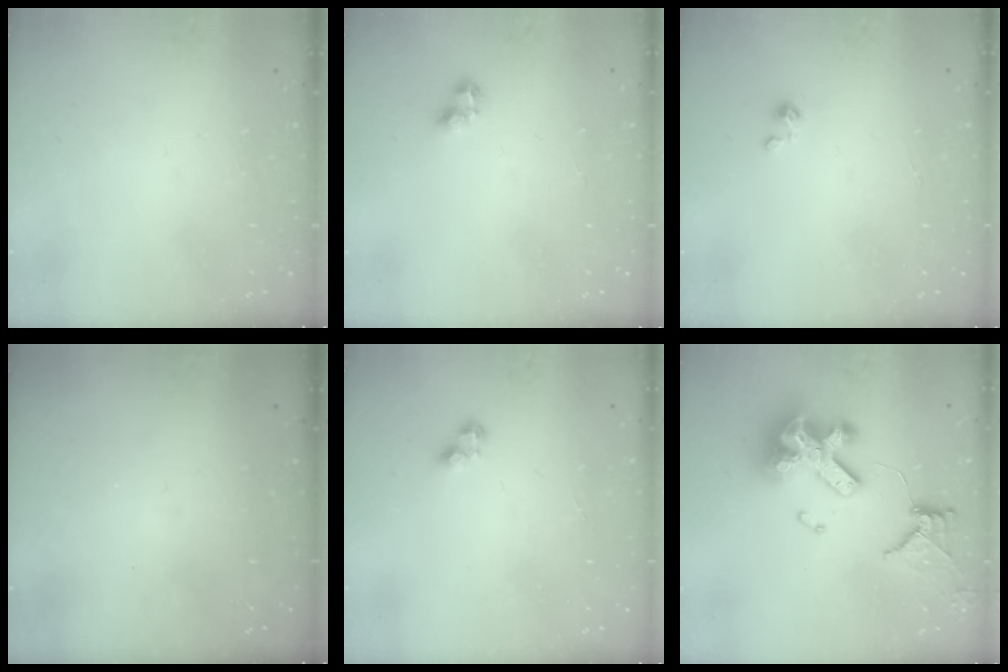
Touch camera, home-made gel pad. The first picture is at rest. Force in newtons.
{"total": 4.0, "press": 3.9, "slide": 0.5}
{"total": 2.3, "press": 2.2, "slide": 0.3}
{"total": 0.0}
{"total": 2.4, "press": 2.4, "slide": 0.3}
{"total": 16.7, "press": 16.6, "slide": 1.9}